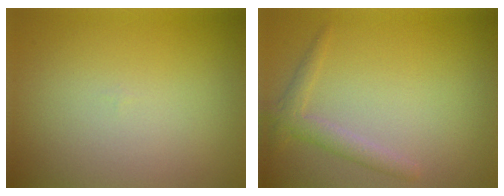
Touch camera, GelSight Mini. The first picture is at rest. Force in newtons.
{"total": 1.9, "press": 1.9, "slide": 0.1}